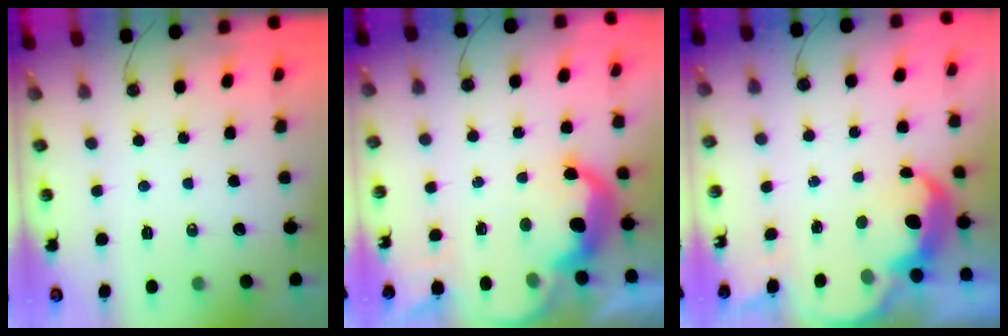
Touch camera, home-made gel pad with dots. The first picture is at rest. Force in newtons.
{"total": 10.4, "press": 10.3, "slide": 0.8}
{"total": 5.5, "press": 5.4, "slide": 0.7}